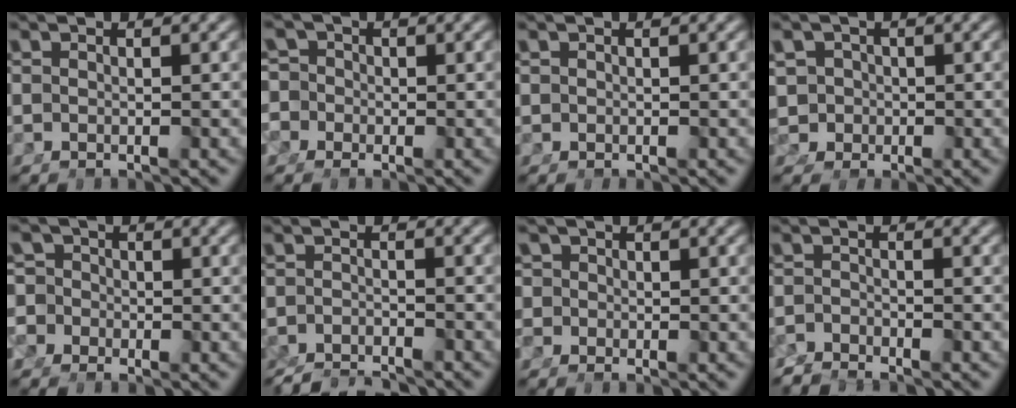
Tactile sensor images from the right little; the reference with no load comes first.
{"total": 7.3, "force": [-1.9, 6.9, 1.4], "torque": [-0.053, -0.025, -0.041]}
{"total": 0.0}
{"total": 8.0, "force": [-0.8, 7.5, 2.5], "torque": [-0.074, -0.032, -0.012]}
{"total": 8.9, "force": [-2.1, 8.4, 1.9], "torque": [-0.069, -0.030, -0.047]}
{"total": 4.0, "force": [-3.9, 0.9, 0.7], "torque": [-0.007, -0.019, -0.058]}
{"total": 4.1, "force": [-0.9, 3.9, 0.7], "torque": [-0.032, -0.014, -0.019]}
{"total": 2.4, "force": [-2.3, 0.2, -0.2], "torque": [0.007, -0.016, -0.039]}